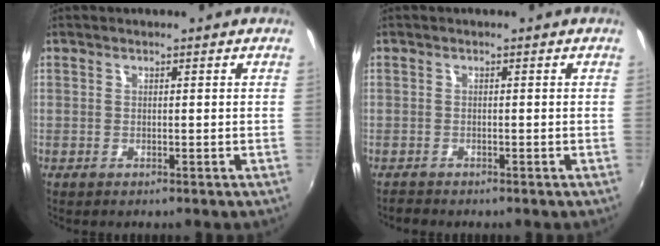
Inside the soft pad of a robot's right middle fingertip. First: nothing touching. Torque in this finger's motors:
{"motor_torque": [0.29, -0.50, 0.05, 0.04]}